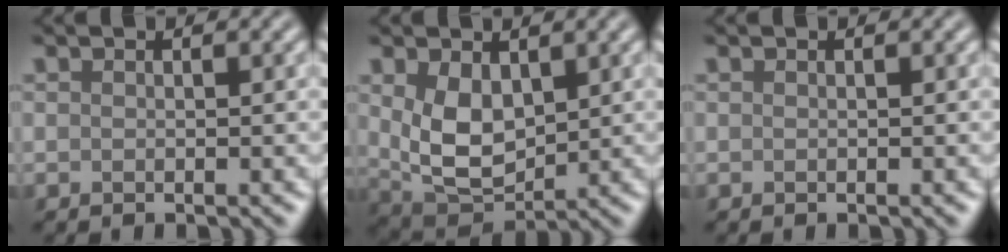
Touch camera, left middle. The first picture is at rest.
{"total": 5.5, "force": [1.2, 3.5, 4.0], "torque": [-0.091, -0.008, 0.033]}
{"total": 0.0}